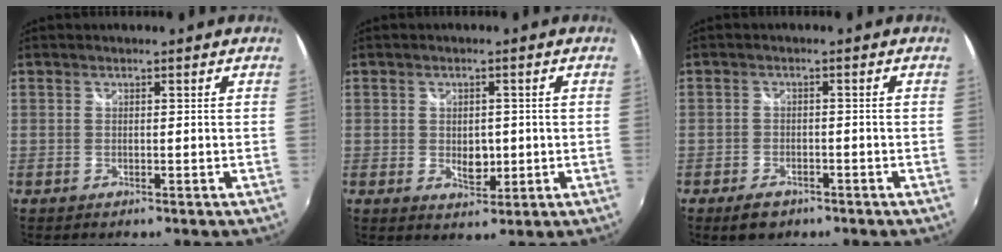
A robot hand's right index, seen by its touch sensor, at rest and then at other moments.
{"total": 4.2, "force": [-0.5, 2.8, 3.1], "torque": [-0.050, -0.006, -0.005]}
{"total": 4.3, "force": [-3.0, 2.5, 1.8], "torque": [-0.047, -0.005, -0.045]}